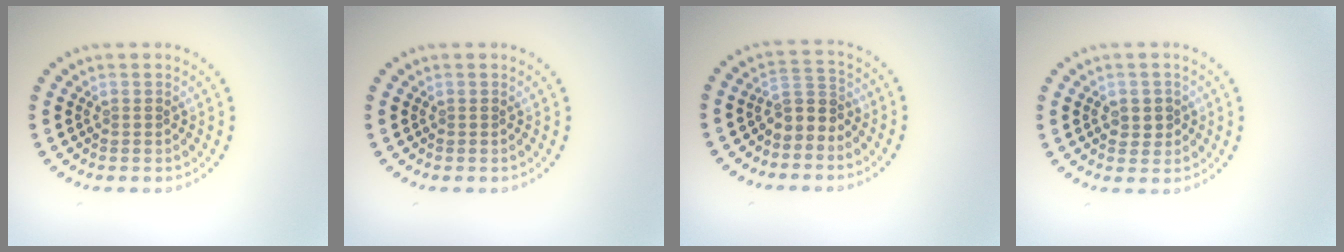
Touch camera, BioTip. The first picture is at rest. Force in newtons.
{"total": 0.0}
{"total": 2.4, "press": 2.0, "slide": 1.4}
{"total": 1.7, "press": 1.6, "slide": 0.2}